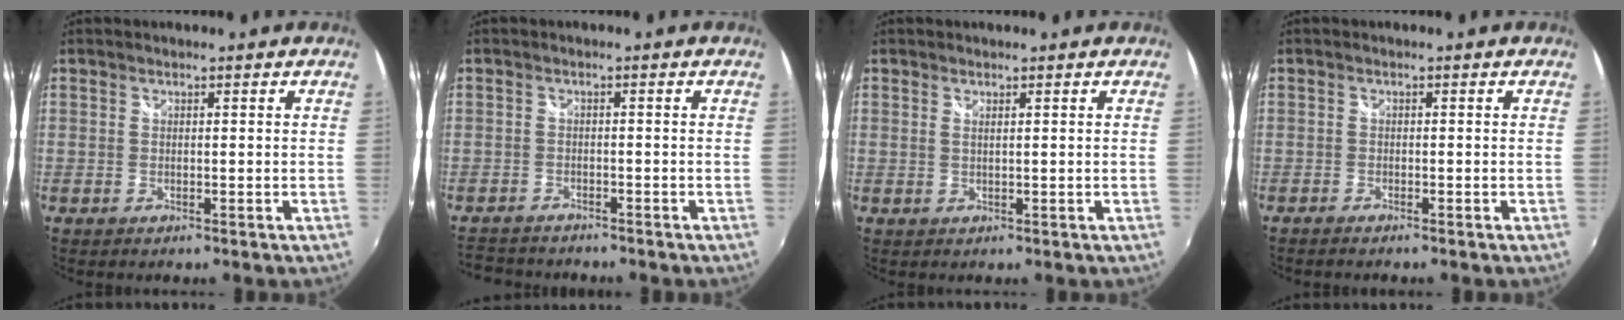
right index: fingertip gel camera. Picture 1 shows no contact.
{"total": 5.7, "force": [-5.2, 2.1, 1.0], "torque": [-0.041, -0.002, -0.090]}
{"total": 0.8, "force": [0.4, 0.0, 0.6], "torque": [-0.014, 0.000, 0.008]}
{"total": 1.4, "force": [-1.3, 0.2, 0.6], "torque": [-0.019, -0.007, -0.025]}